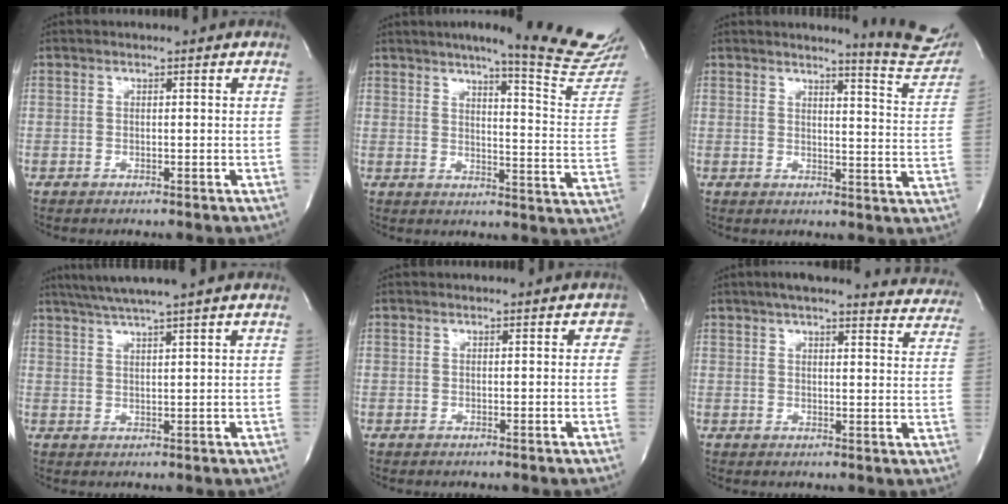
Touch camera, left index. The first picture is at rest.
{"total": 19.9, "force": [17.2, -0.7, 10.1], "torque": [-0.131, -0.093, 0.202]}
{"total": 10.0, "force": [9.7, -0.6, 2.2], "torque": [-0.019, -0.083, 0.097]}
{"total": 6.8, "force": [5.5, -1.4, 3.6], "torque": [-0.061, 0.016, 0.093]}
{"total": 1.2, "force": [0.3, 1.0, 0.5], "torque": [0.015, 0.009, -0.002]}
{"total": 18.4, "force": [17.0, 3.1, 6.3], "torque": [-0.074, -0.019, 0.191]}